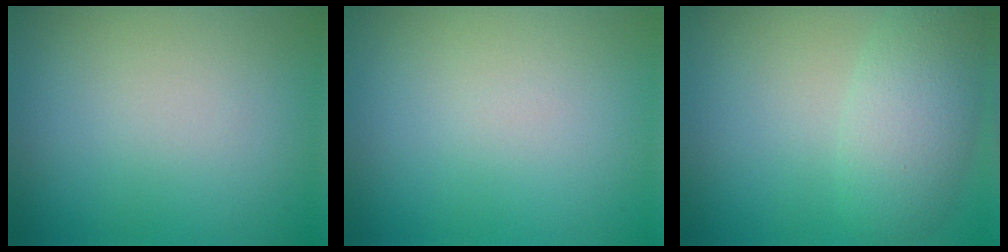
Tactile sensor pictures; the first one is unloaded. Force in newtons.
{"total": 0.0}
{"total": 4.3, "press": 4.3, "slide": 0.3}